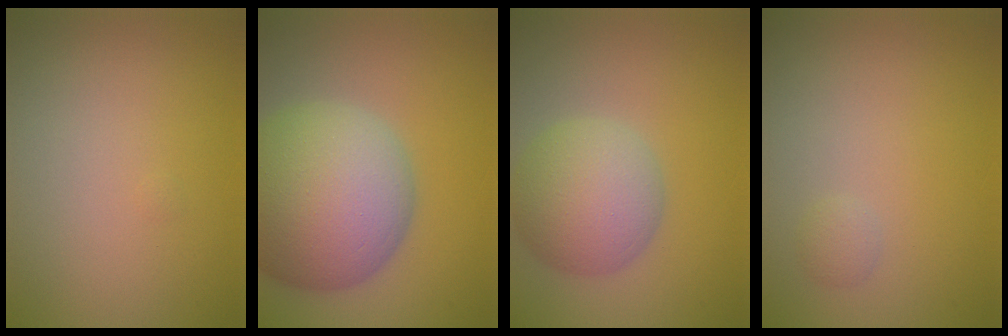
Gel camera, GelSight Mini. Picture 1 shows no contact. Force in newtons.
{"total": 13.1, "press": 13.1, "slide": 0.8}
{"total": 6.1, "press": 6.1, "slide": 0.1}
{"total": 0.7, "press": 0.7, "slide": 0.1}